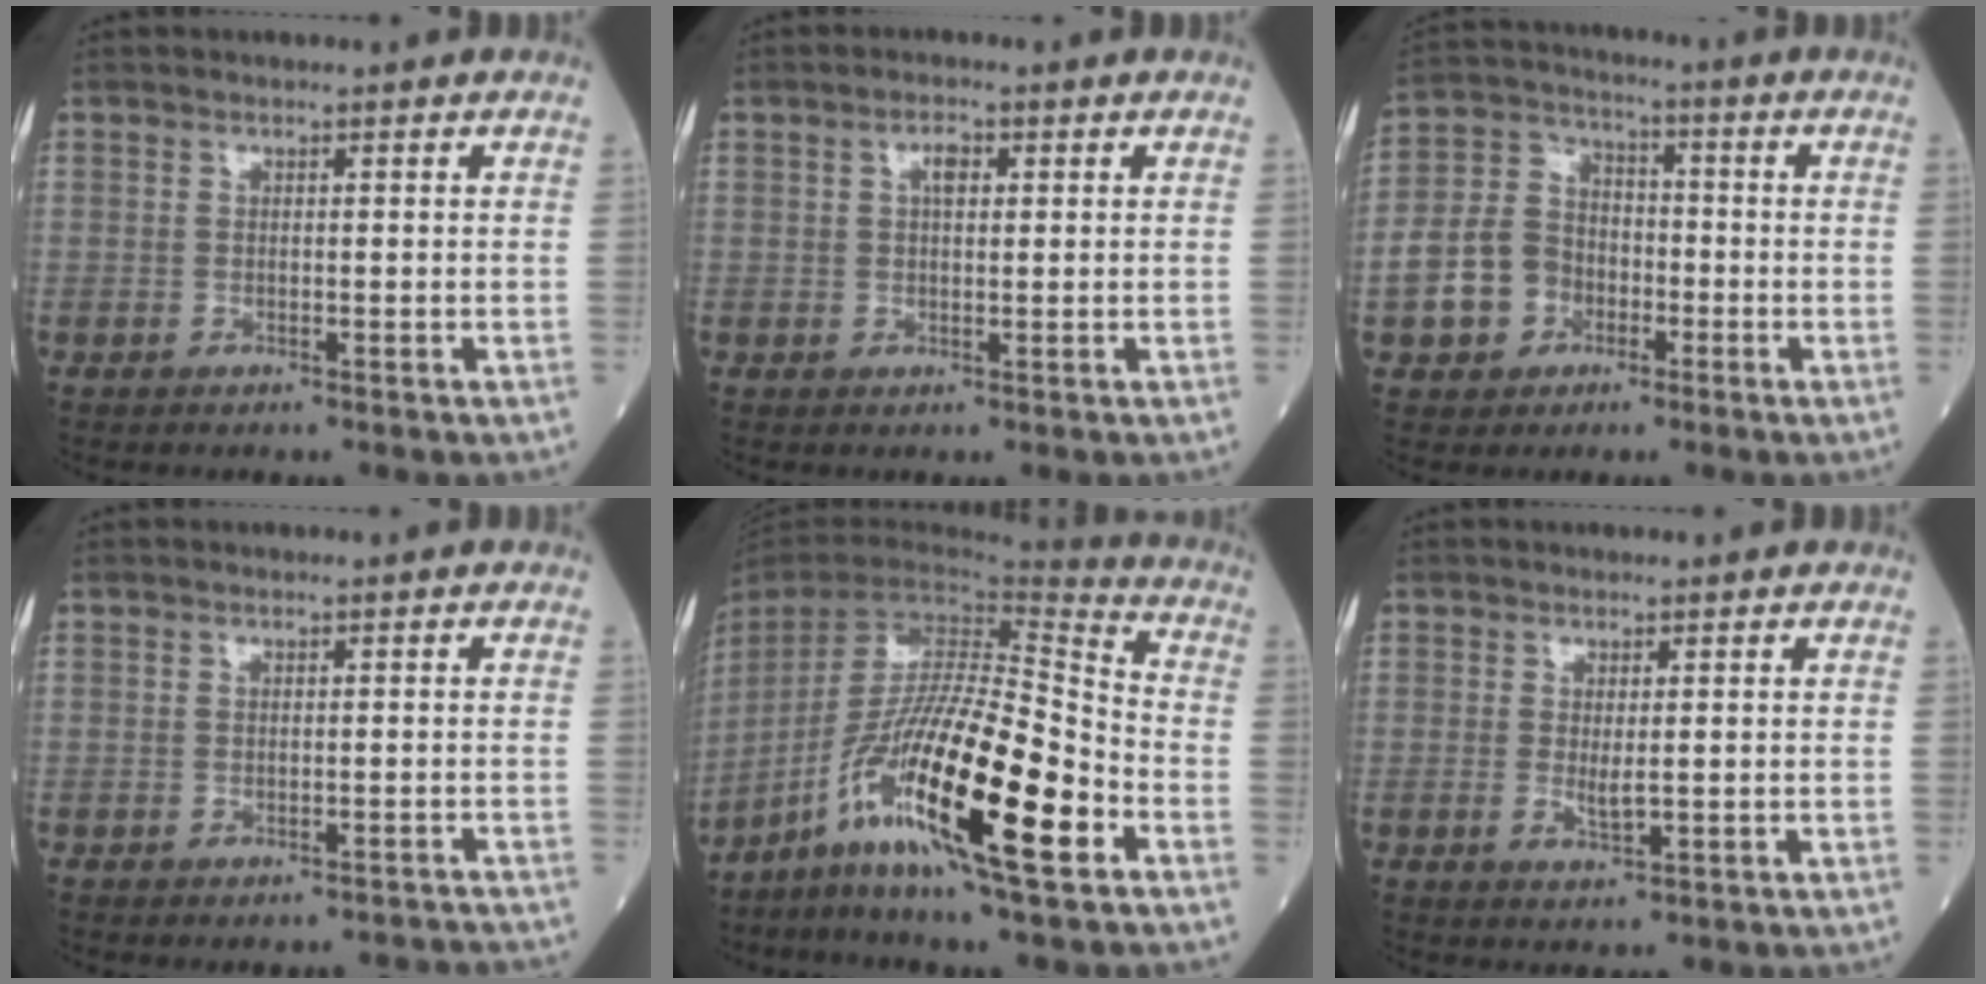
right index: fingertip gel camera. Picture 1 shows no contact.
{"total": 2.3, "force": [0.8, 1.0, 1.9], "torque": [-0.034, 0.004, 0.012]}
{"total": 9.2, "force": [-3.1, 7.6, 4.1], "torque": [-0.105, 0.024, -0.051]}
{"total": 2.8, "force": [-2.7, 0.5, 0.4], "torque": [0.001, -0.004, -0.033]}
{"total": 20.7, "force": [-9.9, 1.4, 18.1], "torque": [-0.349, -0.043, -0.187]}
{"total": 2.1, "force": [0.0, 0.5, 2.0], "torque": [-0.041, -0.006, 0.004]}